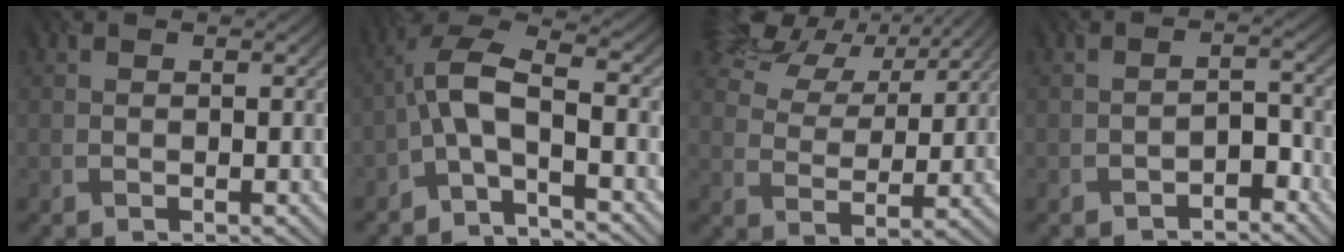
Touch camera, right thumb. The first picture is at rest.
{"total": 7.9, "force": [-3.3, 2.8, 6.6], "torque": [-0.128, 0.019, -0.067]}
{"total": 8.1, "force": [6.5, 3.5, 3.4], "torque": [-0.080, 0.016, 0.128]}
{"total": 2.8, "force": [-2.7, 0.8, 0.5], "torque": [-0.003, 0.012, -0.037]}